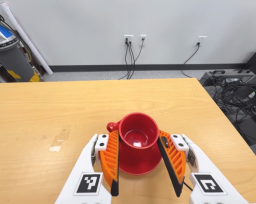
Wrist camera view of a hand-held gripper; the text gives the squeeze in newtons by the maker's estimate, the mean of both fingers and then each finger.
{"total": 2.5, "left": 2.2, "right": 2.8}